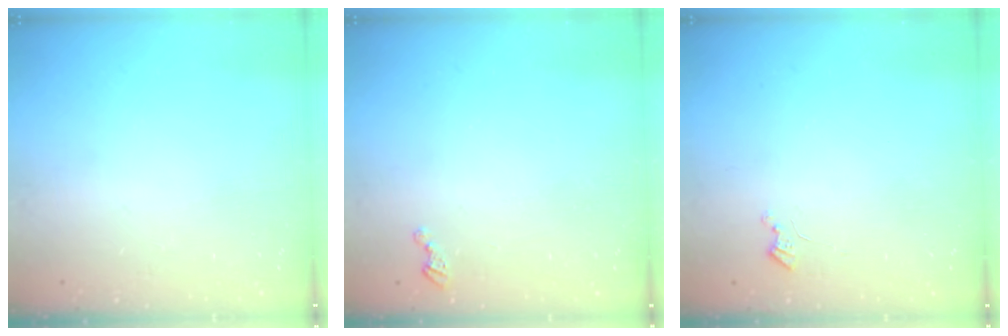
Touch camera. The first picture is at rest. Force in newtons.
{"total": 2.8, "press": 2.8, "slide": 0.4}
{"total": 2.7, "press": 2.7, "slide": 0.3}